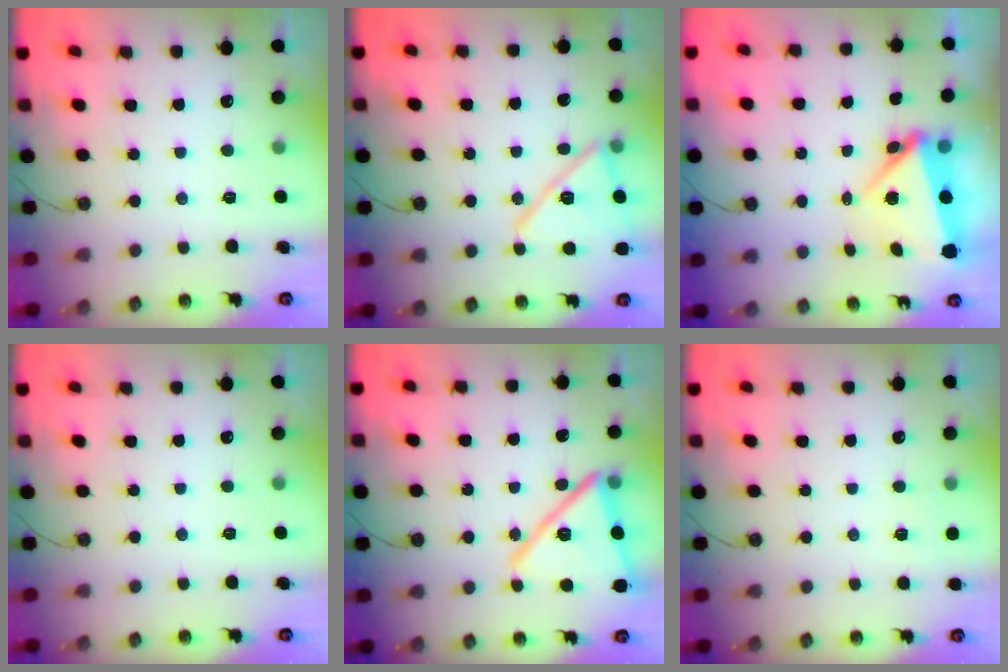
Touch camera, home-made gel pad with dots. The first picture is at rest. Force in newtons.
{"total": 15.6, "press": 15.6, "slide": 0.5}
{"total": 6.8, "press": 6.7, "slide": 1.3}
{"total": 0.0}
{"total": 19.7, "press": 19.6, "slide": 1.6}
{"total": 2.2, "press": 2.1, "slide": 0.2}